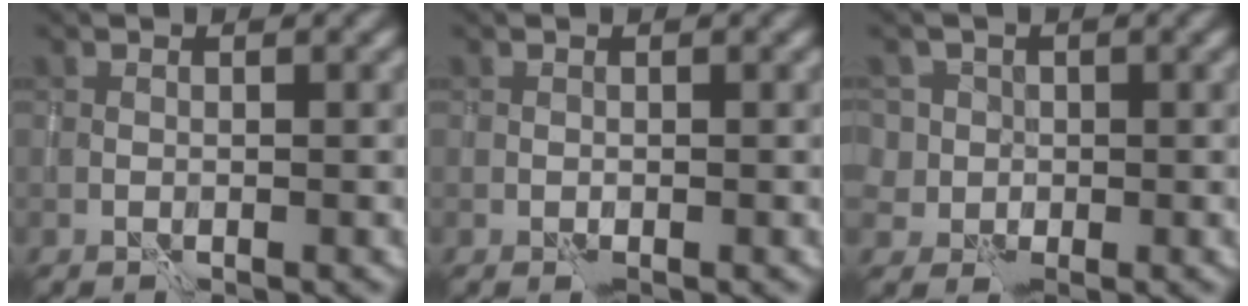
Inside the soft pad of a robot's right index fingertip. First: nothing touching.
{"total": 0.0}
{"total": 4.2, "force": [0.0, 4.0, 1.2], "torque": [0.009, 0.023, -0.035]}